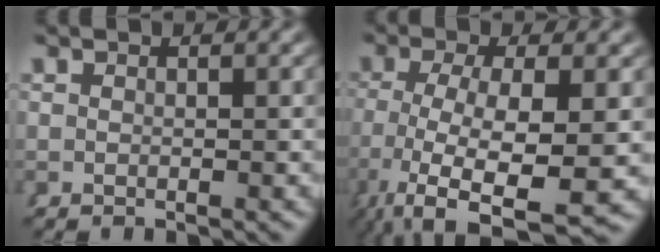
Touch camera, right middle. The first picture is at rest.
{"total": 8.4, "force": [-3.8, 4.1, 6.3], "torque": [-0.156, -0.060, -0.028]}